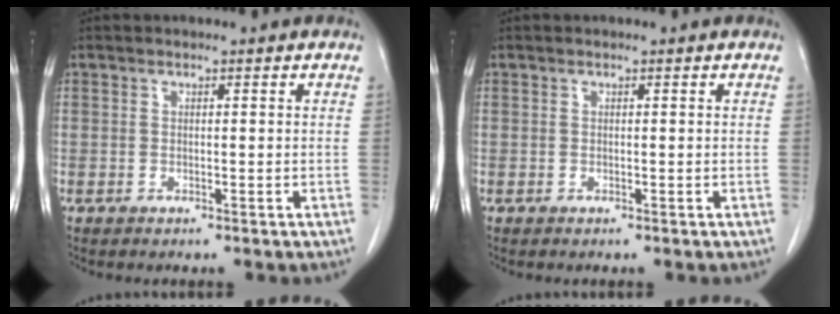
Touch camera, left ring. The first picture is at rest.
{"total": 0.0}